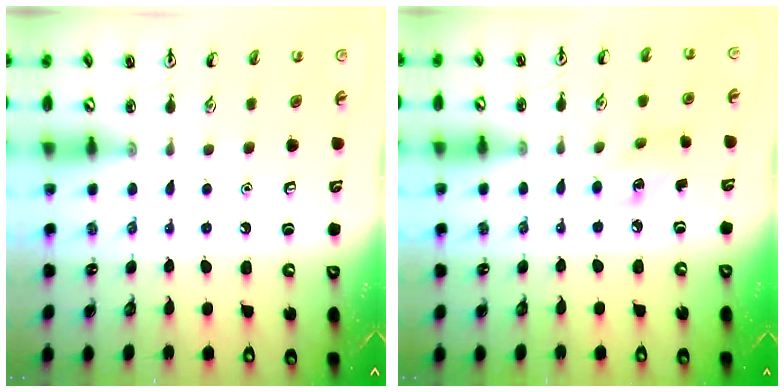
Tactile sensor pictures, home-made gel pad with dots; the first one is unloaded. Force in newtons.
{"total": 3.5, "press": 3.3, "slide": 1.1}